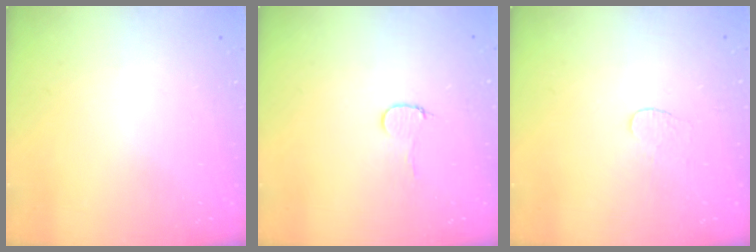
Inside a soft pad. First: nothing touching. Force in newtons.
{"total": 5.9, "press": 5.9, "slide": 0.5}
{"total": 3.2, "press": 3.2, "slide": 0.3}